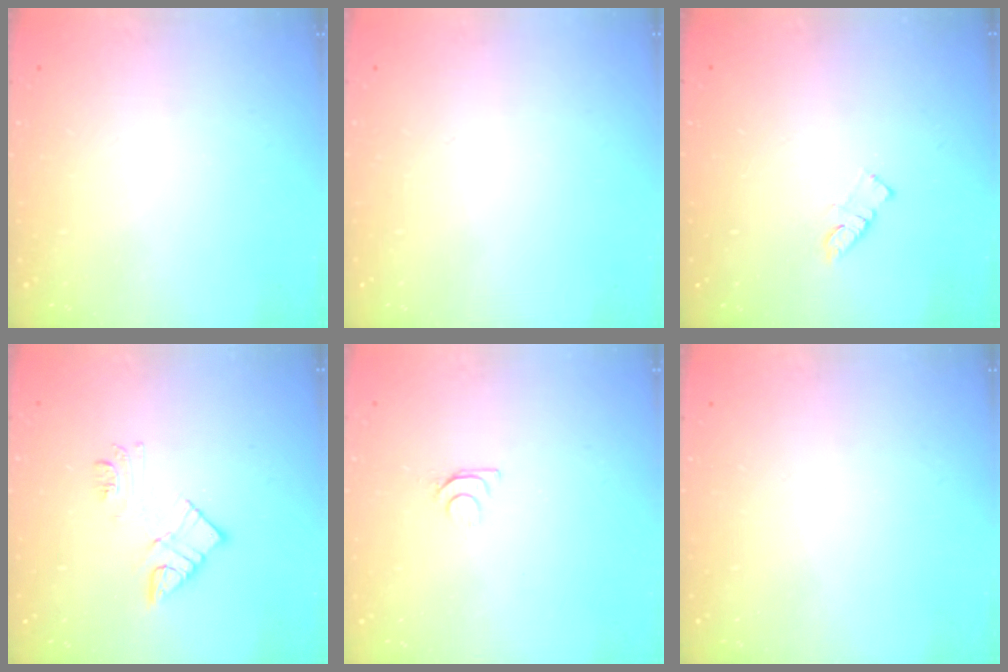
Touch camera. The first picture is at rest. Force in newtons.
{"total": 1.8, "press": 1.8, "slide": 0.1}
{"total": 4.0, "press": 4.0, "slide": 0.4}
{"total": 10.5, "press": 10.5, "slide": 0.7}
{"total": 4.3, "press": 4.2, "slide": 0.5}
{"total": 0.0}